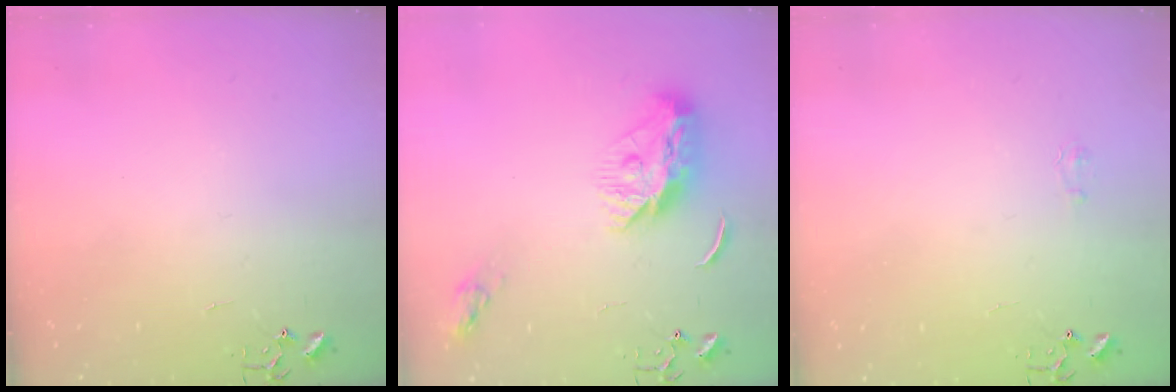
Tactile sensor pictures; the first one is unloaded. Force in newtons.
{"total": 12.7, "press": 12.7, "slide": 0.3}
{"total": 4.1, "press": 4.0, "slide": 0.7}